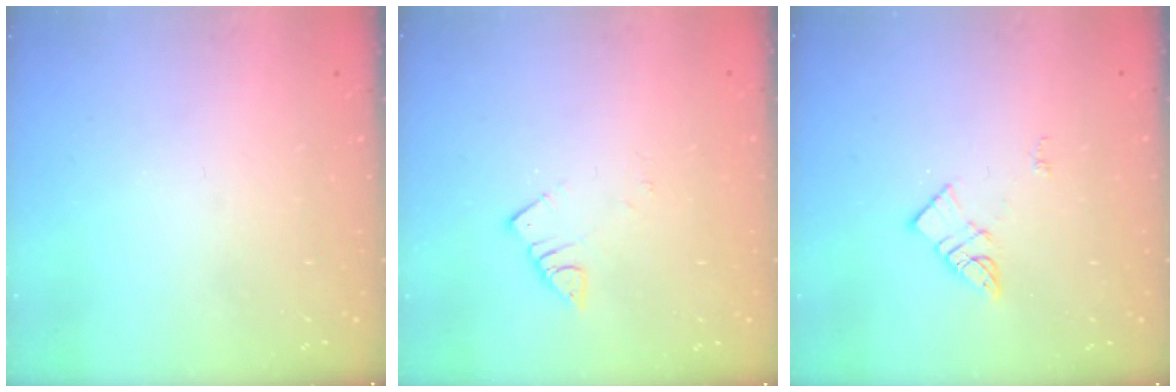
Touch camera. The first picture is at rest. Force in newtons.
{"total": 3.1, "press": 3.1, "slide": 0.5}
{"total": 6.2, "press": 6.2, "slide": 0.2}